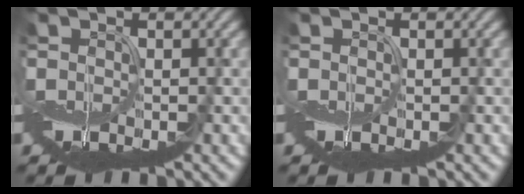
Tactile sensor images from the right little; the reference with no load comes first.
{"total": 0.0}